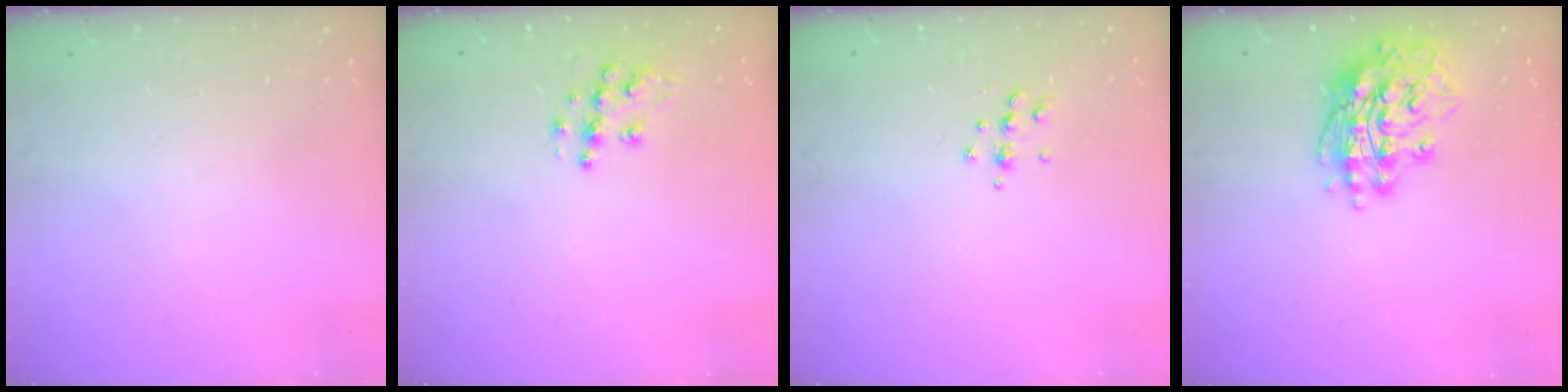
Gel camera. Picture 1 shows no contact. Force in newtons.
{"total": 9.9, "press": 9.9, "slide": 0.7}
{"total": 6.3, "press": 6.2, "slide": 1.0}
{"total": 15.4, "press": 15.2, "slide": 2.6}